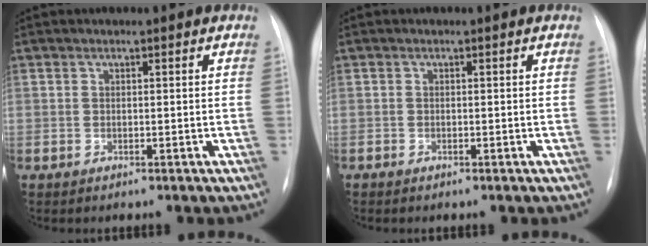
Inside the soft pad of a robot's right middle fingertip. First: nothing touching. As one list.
[{"total": 0.0}]